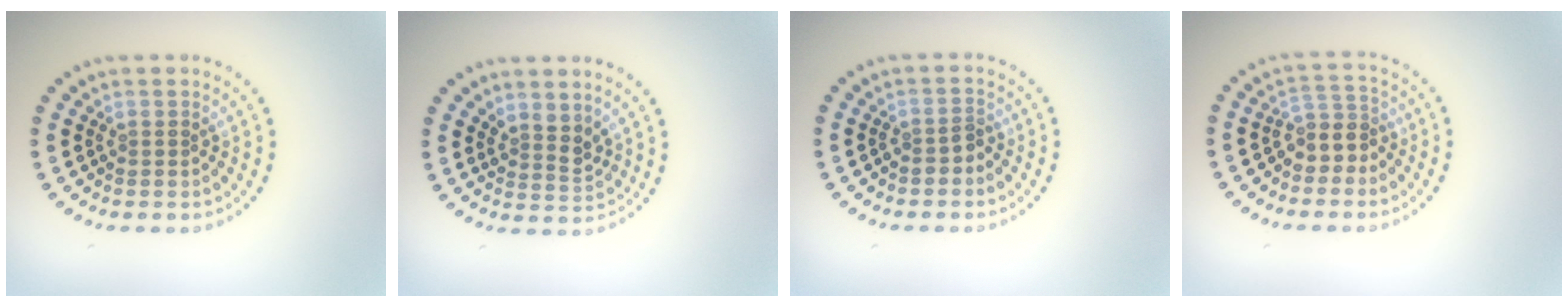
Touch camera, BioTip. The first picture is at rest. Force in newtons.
{"total": 2.1, "press": 1.6, "slide": 1.4}
{"total": 1.2, "press": 1.0, "slide": 0.7}
{"total": 2.8, "press": 2.3, "slide": 1.6}